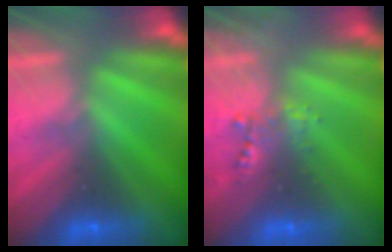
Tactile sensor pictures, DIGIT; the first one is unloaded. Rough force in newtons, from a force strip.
{"total": 2.4}